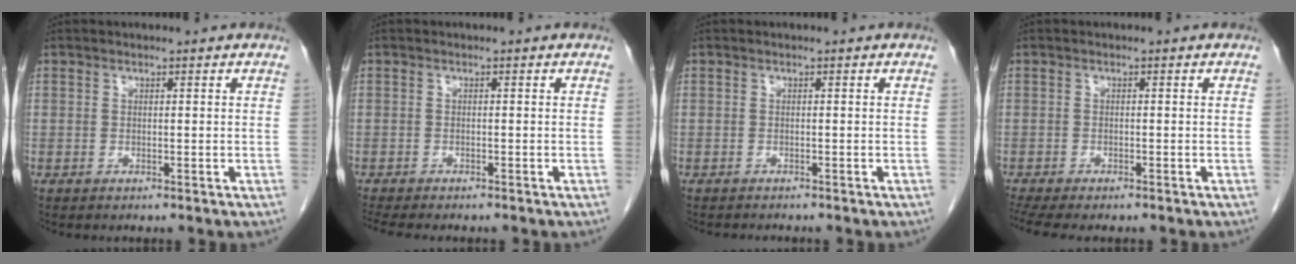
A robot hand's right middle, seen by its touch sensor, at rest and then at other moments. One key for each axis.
{"total": 6.2, "fx": -5.3, "fy": 1.3, "fz": 3.0, "tx": -0.041, "ty": -0.009, "tz": -0.078}
{"total": 1.8, "fx": -1.7, "fy": 0.2, "fz": 0.5, "tx": -0.012, "ty": -0.006, "tz": -0.021}
{"total": 7.0, "fx": -5.8, "fy": 1.8, "fz": 3.6, "tx": -0.059, "ty": -0.004, "tz": -0.089}